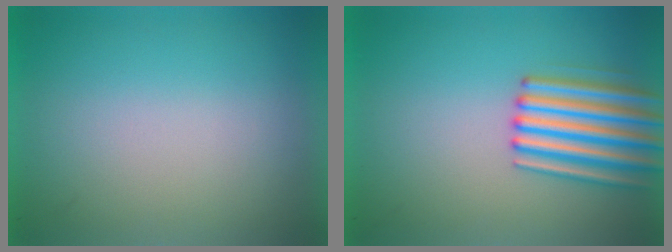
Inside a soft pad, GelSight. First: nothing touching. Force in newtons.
{"total": 4.7}